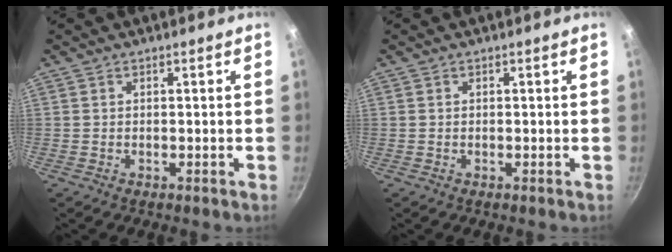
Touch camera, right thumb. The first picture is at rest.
{"total": 0.0}